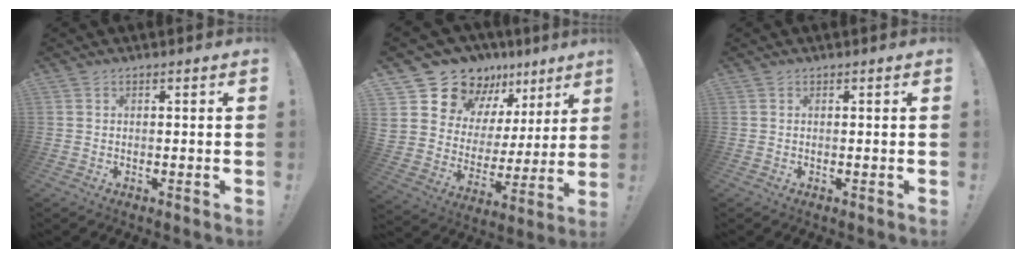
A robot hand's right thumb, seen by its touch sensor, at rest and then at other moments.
{"total": 17.2, "force": [13.8, 9.3, 4.6], "torque": [-0.077, -0.111, 0.273]}
{"total": 0.0}